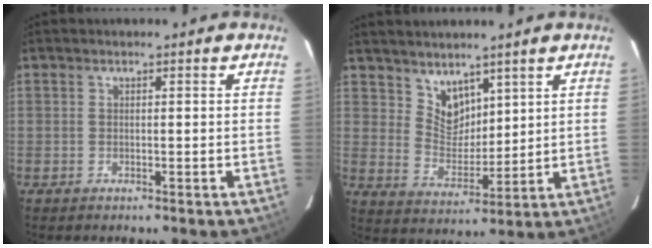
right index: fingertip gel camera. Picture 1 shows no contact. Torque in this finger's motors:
{"motor_torque": [-0.31, 0.26, -0.05, 0.00]}